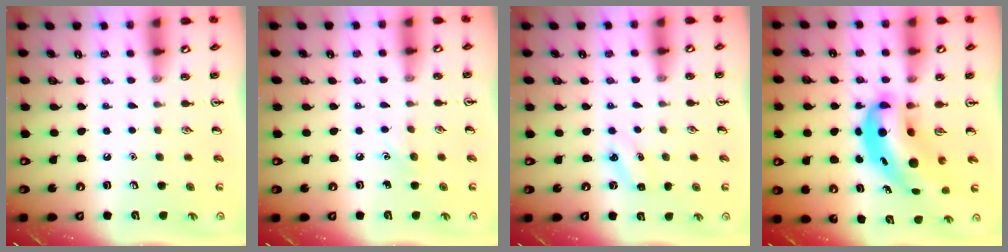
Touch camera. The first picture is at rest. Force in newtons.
{"total": 5.0, "press": 4.7, "slide": 1.7}
{"total": 3.8, "press": 3.6, "slide": 1.3}
{"total": 10.3, "press": 9.8, "slide": 3.2}